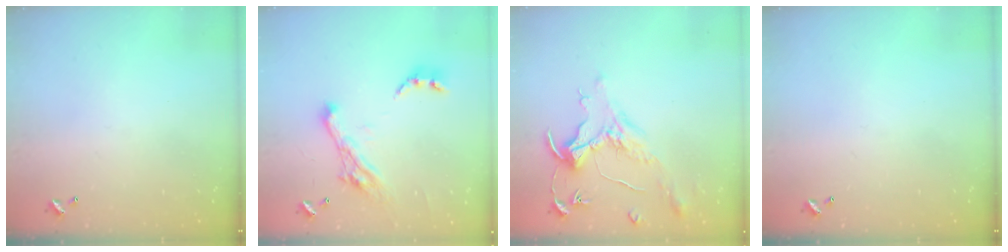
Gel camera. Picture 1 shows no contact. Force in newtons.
{"total": 10.6, "press": 10.5, "slide": 1.7}
{"total": 1.6, "press": 1.4, "slide": 0.7}
{"total": 0.0}